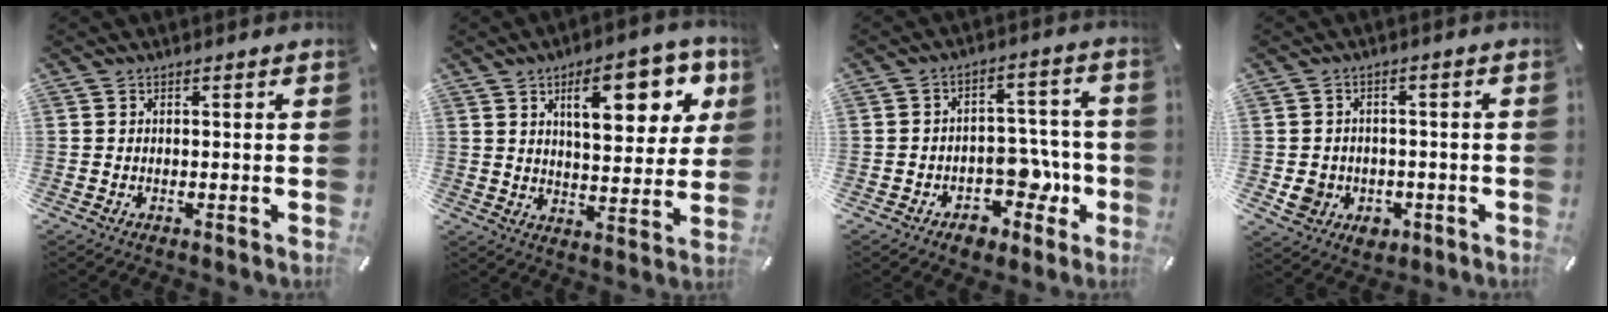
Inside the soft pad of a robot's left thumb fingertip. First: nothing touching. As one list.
[{"total": 16.8, "force": [7.5, 7.4, 13.0], "torque": [-0.181, -0.018, 0.117]}, {"total": 10.4, "force": [-3.8, 7.9, 5.6], "torque": [-0.072, 0.022, -0.057]}, {"total": 5.7, "force": [-1.1, 5.4, 1.6], "torque": [-0.031, 0.005, -0.019]}]